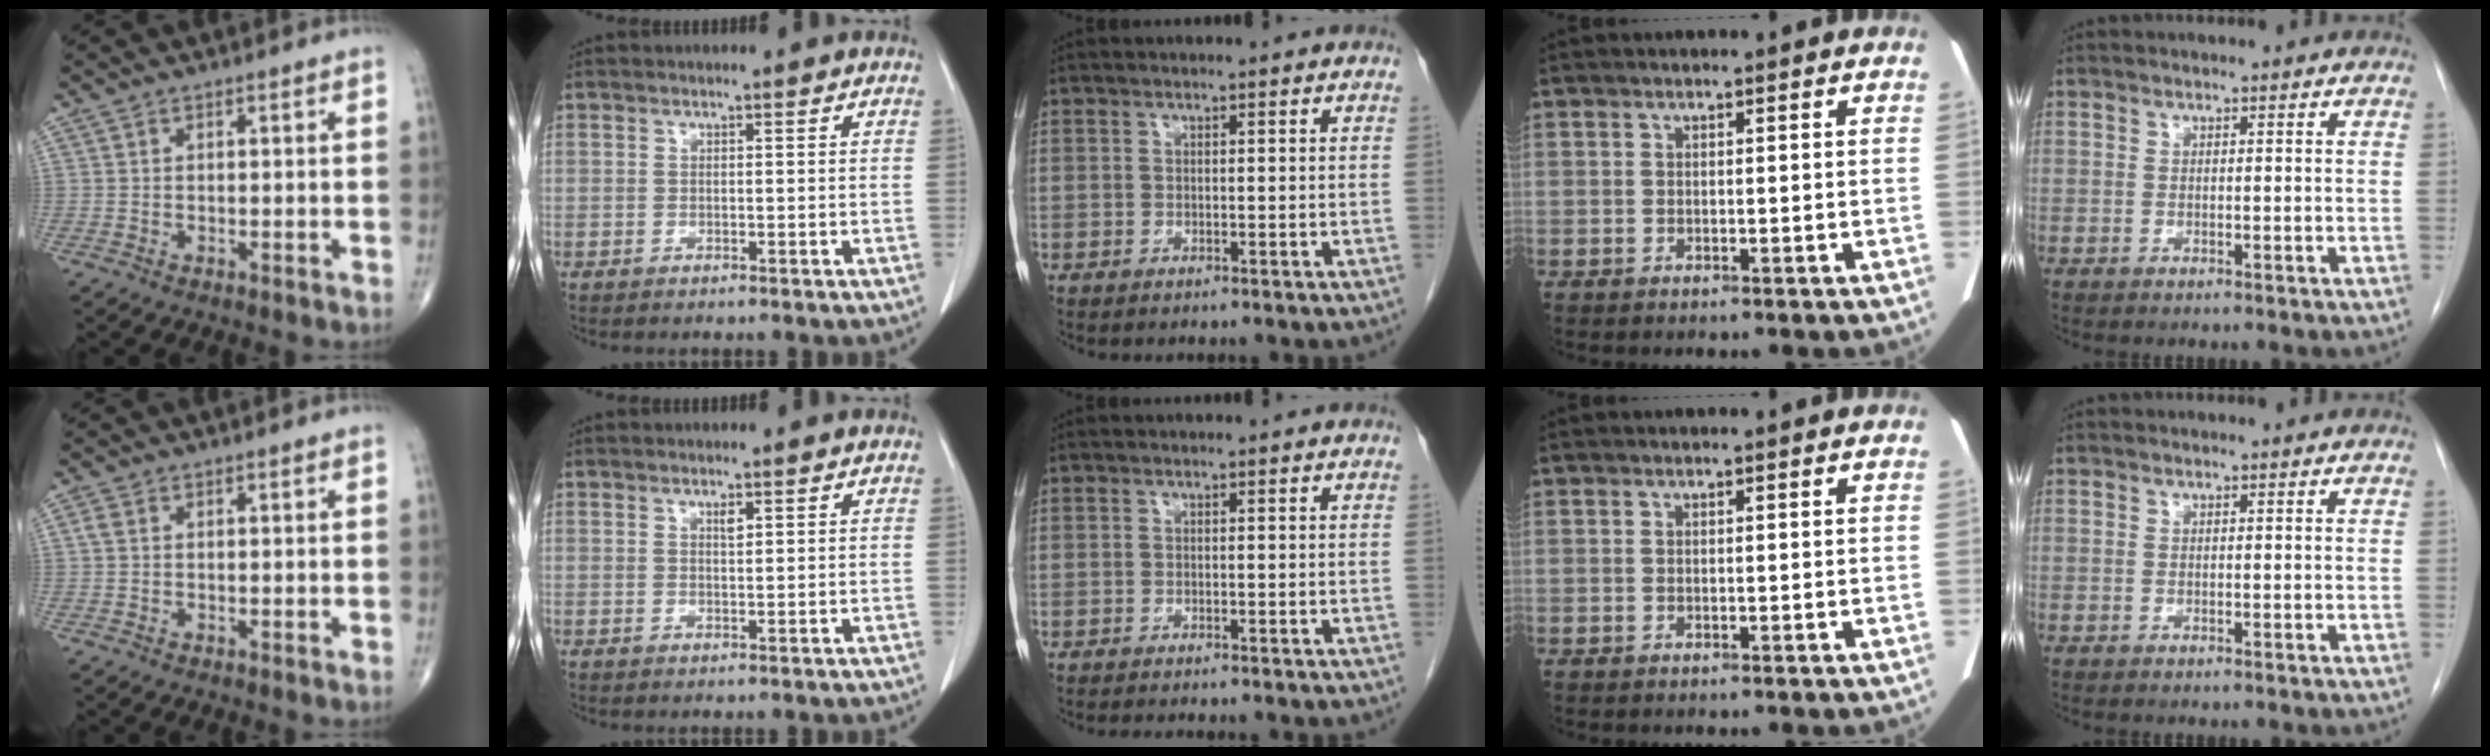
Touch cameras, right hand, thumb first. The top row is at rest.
{"thumb": {"total": 1.2, "force": [0.2, 0.9, 0.8], "torque": [-0.020, 0.004, 0.004]}, "index": {"total": 1.2, "force": [0.7, 0.3, 0.9], "torque": [-0.015, -0.004, 0.013]}, "middle": {"total": 1.9, "force": [-1.7, 0.0, 0.8], "torque": [-0.014, -0.004, -0.024]}}